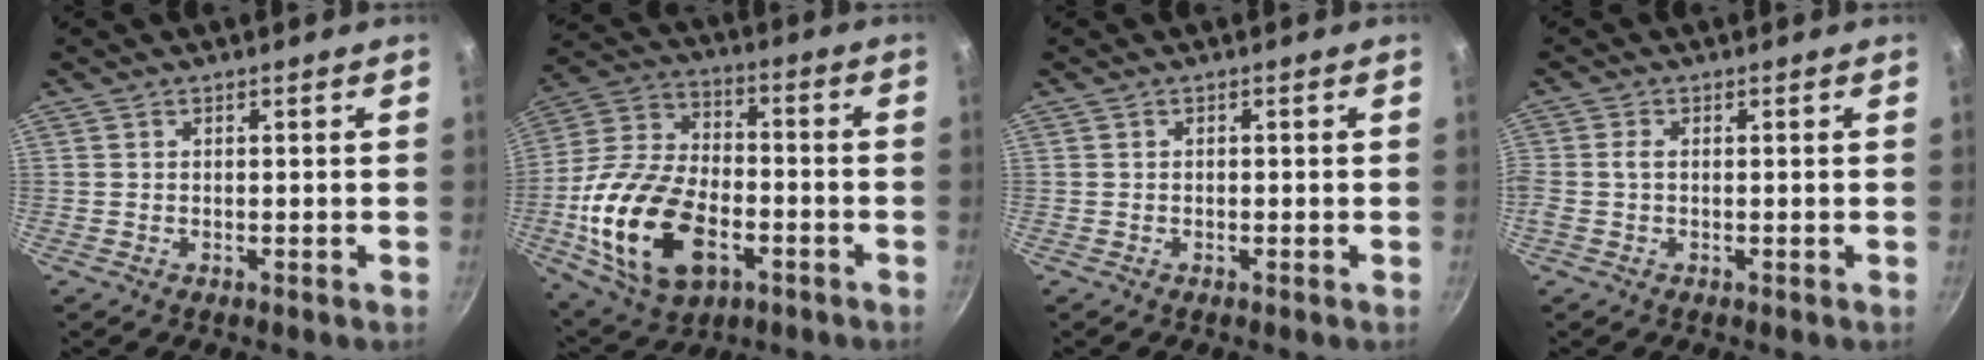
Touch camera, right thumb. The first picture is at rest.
{"total": 22.5, "force": [-6.7, 13.5, 16.7], "torque": [-0.312, 0.019, -0.110]}
{"total": 0.0}
{"total": 2.2, "force": [-0.1, 1.2, 1.8], "torque": [-0.051, 0.001, -0.004]}